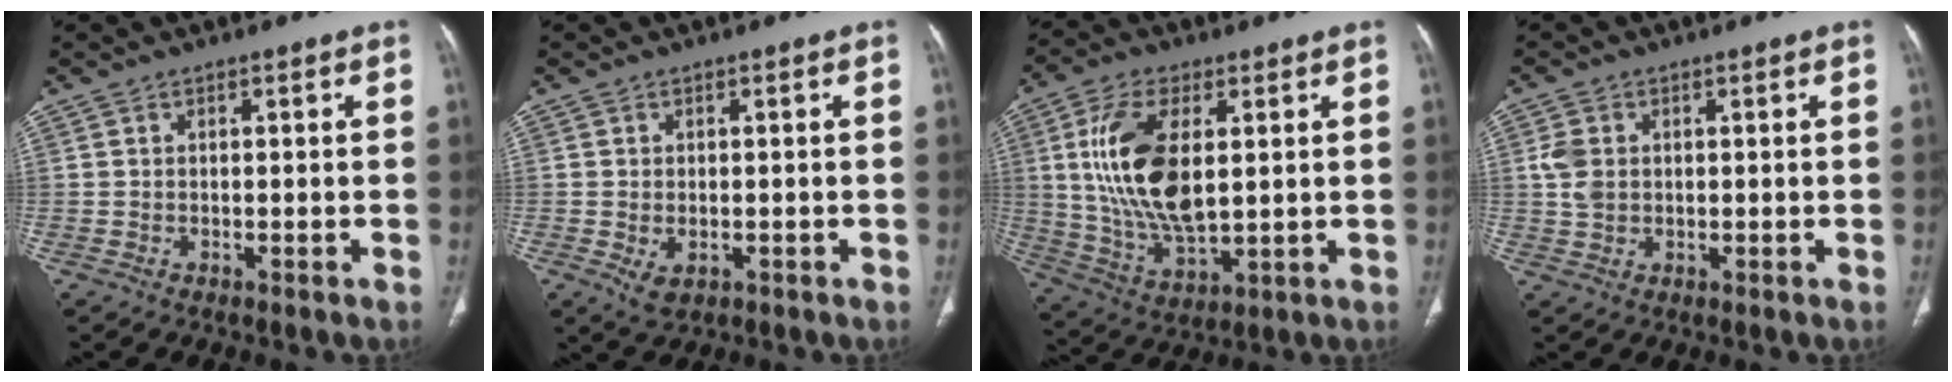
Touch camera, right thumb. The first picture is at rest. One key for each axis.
{"total": 3.3, "fx": -1.0, "fy": 2.2, "fz": 2.3, "tx": -0.040, "ty": -0.003, "tz": -0.005}
{"total": 16.8, "fx": 3.1, "fy": 8.2, "fz": 14.4, "tx": -0.281, "ty": -0.015, "tz": 0.067}
{"total": 4.2, "fx": 0.6, "fy": 3.2, "fz": 2.6, "tx": -0.050, "ty": 0.001, "tz": 0.014}